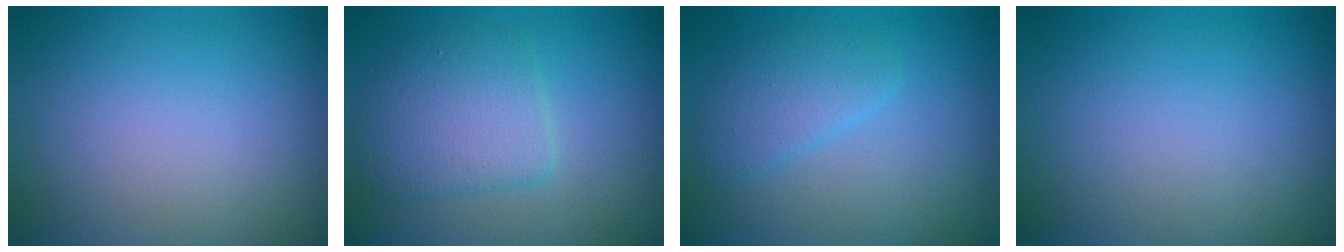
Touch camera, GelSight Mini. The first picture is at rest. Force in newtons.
{"total": 4.0, "press": 4.0, "slide": 0.2}
{"total": 2.4, "press": 2.4, "slide": 0.1}
{"total": 0.0}